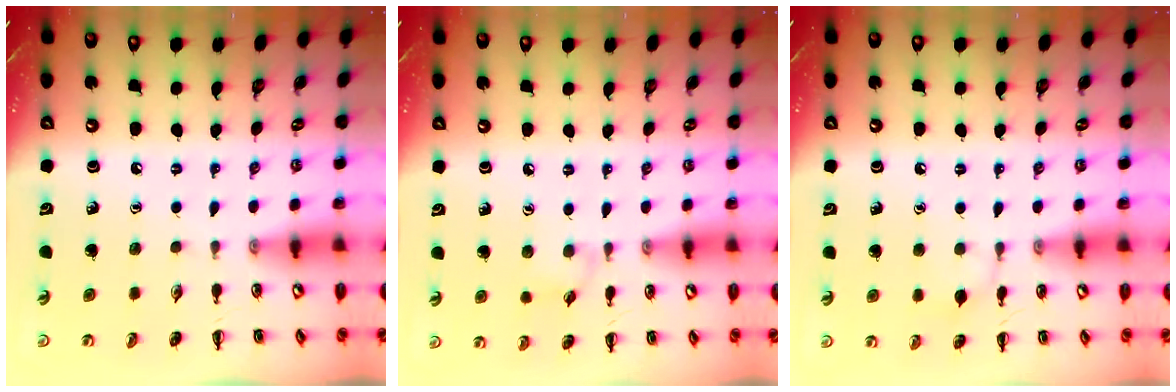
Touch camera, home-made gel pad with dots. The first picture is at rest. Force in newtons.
{"total": 5.1, "press": 4.7, "slide": 2.0}
{"total": 6.0, "press": 5.7, "slide": 1.9}